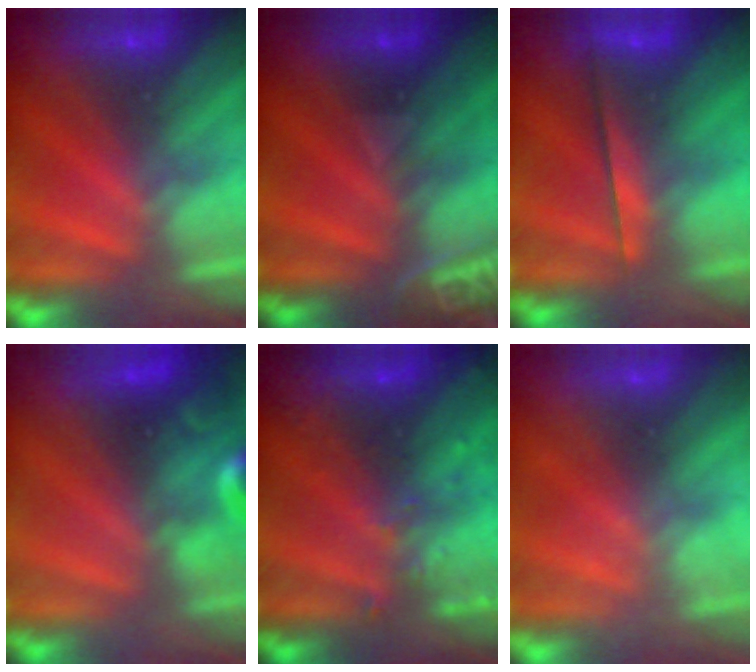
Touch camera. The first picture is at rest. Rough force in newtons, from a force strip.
{"total": 2.4}
{"total": 2.3}
{"total": 6.9}
{"total": 3.1}
{"total": 2.2}